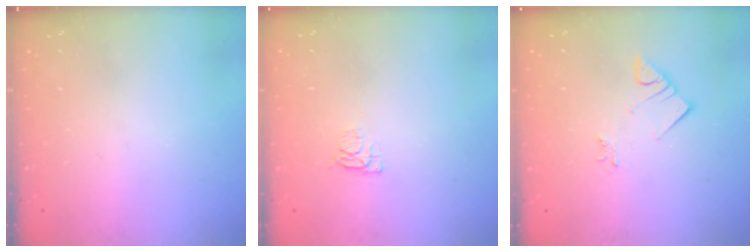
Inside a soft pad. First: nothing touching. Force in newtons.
{"total": 4.9, "press": 4.8, "slide": 0.6}
{"total": 3.3, "press": 3.3, "slide": 0.1}